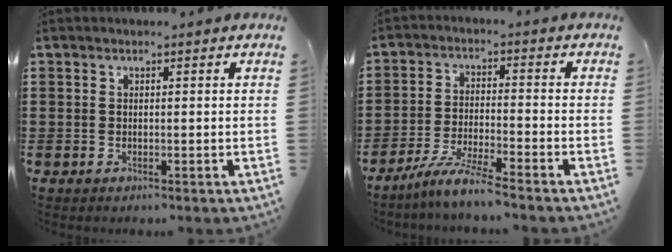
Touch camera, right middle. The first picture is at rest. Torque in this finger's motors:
{"motor_torque": [2.14, 0.00, 0.07, 0.12]}